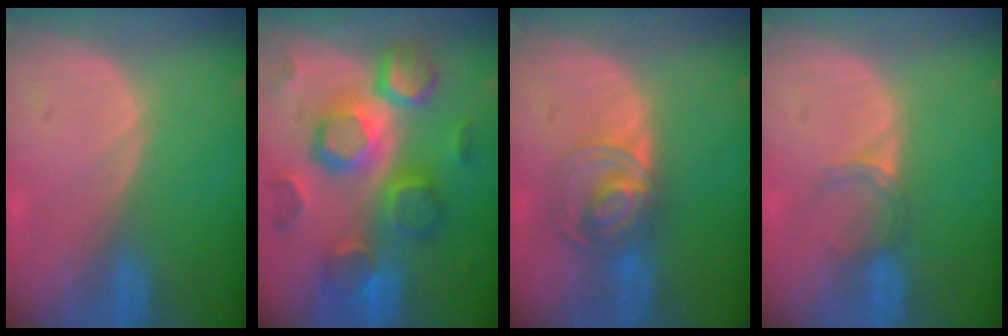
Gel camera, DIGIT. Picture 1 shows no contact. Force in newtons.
{"total": 12.4, "press": 12.4, "slide": 1.0}
{"total": 7.3, "press": 6.0, "slide": 4.1}
{"total": 2.5, "press": 2.0, "slide": 1.4}